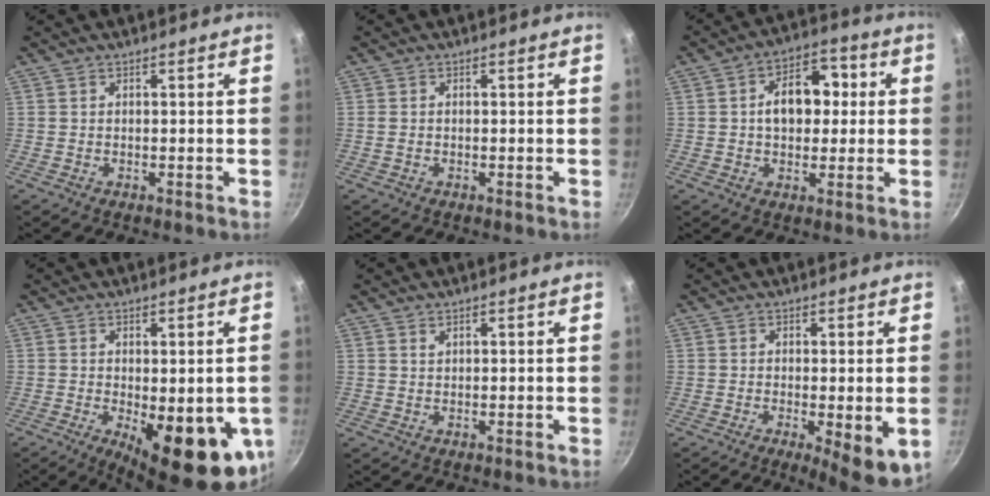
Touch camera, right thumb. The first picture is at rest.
{"total": 1.0, "force": [-0.2, 0.7, 0.7], "torque": [-0.020, 0.003, -0.001]}
{"total": 10.8, "force": [1.2, 7.2, 7.9], "torque": [-0.090, 0.022, 0.012]}
{"total": 18.0, "force": [-5.9, 7.2, 15.5], "torque": [-0.161, -0.017, -0.062]}
{"total": 0.6, "force": [0.5, 0.3, 0.3], "torque": [-0.001, -0.004, 0.009]}
{"total": 8.3, "force": [-2.9, 2.1, 7.5], "torque": [-0.105, -0.020, -0.041]}